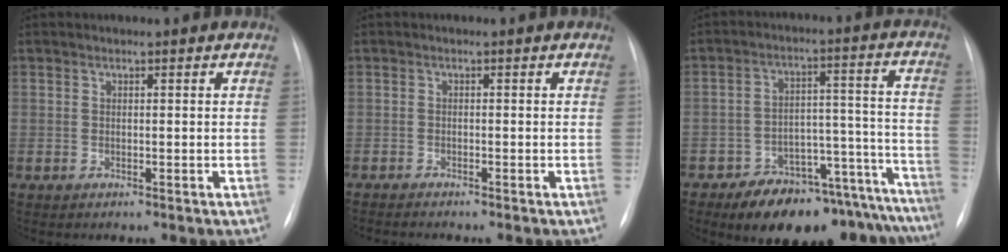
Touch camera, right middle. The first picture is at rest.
{"total": 2.1, "force": [-1.9, -0.1, 0.9], "torque": [-0.013, -0.003, -0.028]}
{"total": 19.5, "force": [-16.7, 6.8, 7.5], "torque": [-0.040, 0.056, -0.224]}